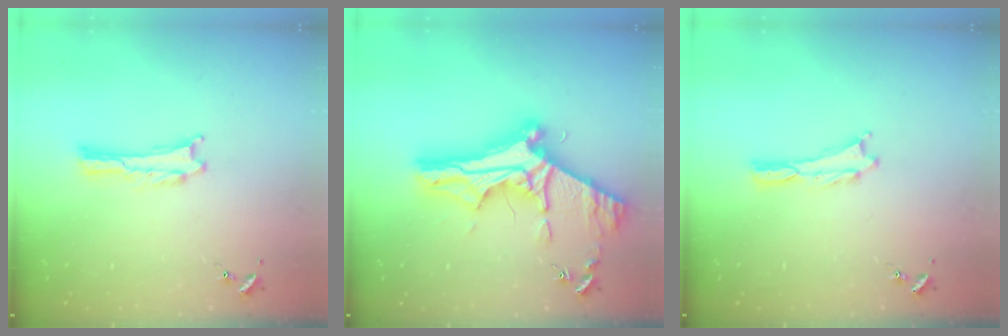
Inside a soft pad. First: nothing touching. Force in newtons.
{"total": 13.3, "press": 13.2, "slide": 1.4}
{"total": 0.0}